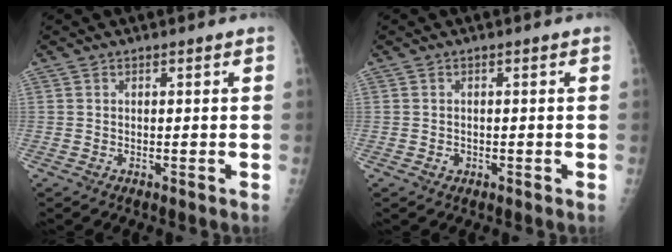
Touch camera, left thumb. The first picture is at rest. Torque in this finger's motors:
{"motor_torque": [-0.25, 0.26, -0.06, -0.06, 0.00]}